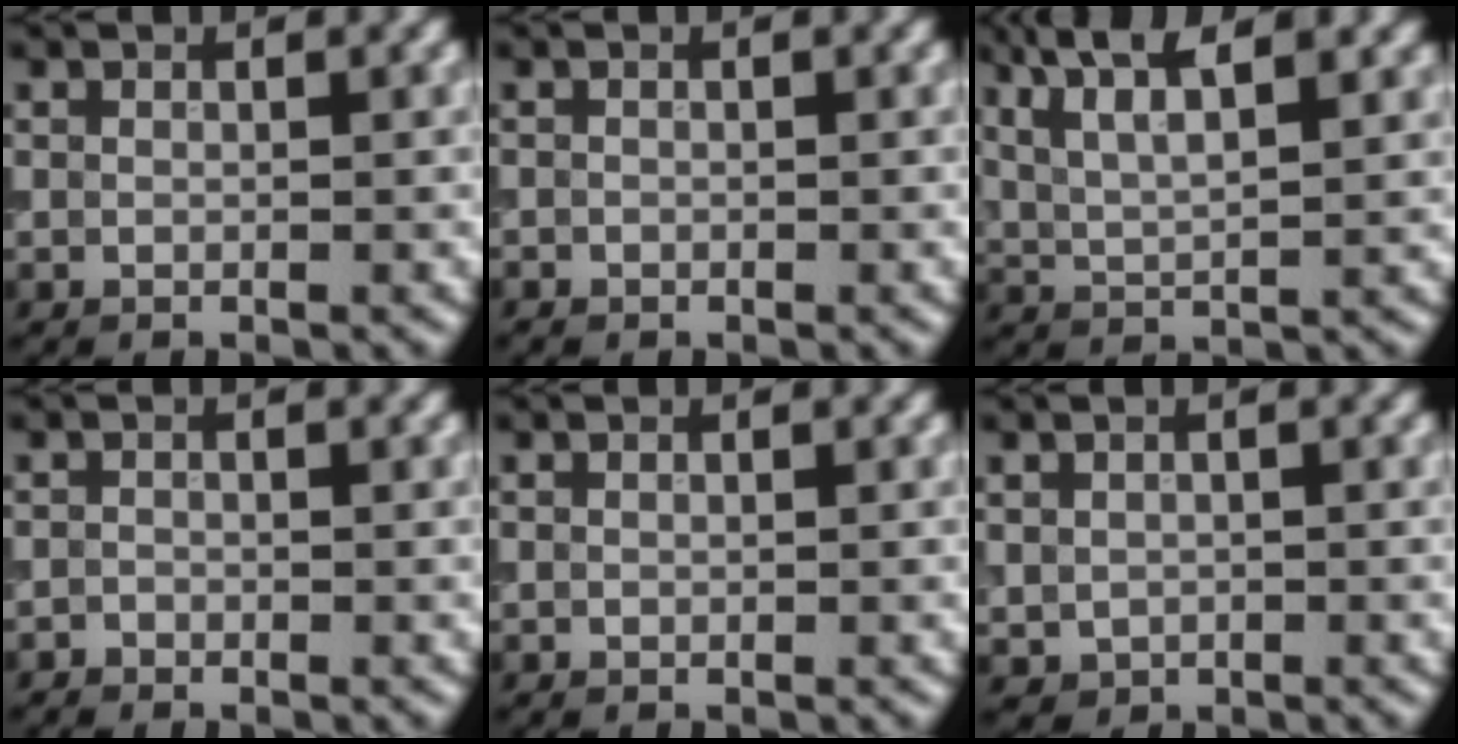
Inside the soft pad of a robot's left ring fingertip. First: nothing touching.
{"total": 0.6, "force": [-0.5, -0.2, -0.4], "torque": [0.005, 0.003, -0.007]}
{"total": 6.3, "force": [4.2, 1.9, 4.3], "torque": [-0.072, 0.033, 0.058]}
{"total": 0.8, "force": [-0.7, -0.2, -0.3], "torque": [0.000, 0.006, -0.012]}
{"total": 0.0}
{"total": 0.6, "force": [0.1, 0.6, -0.1], "torque": [-0.002, 0.003, 0.008]}